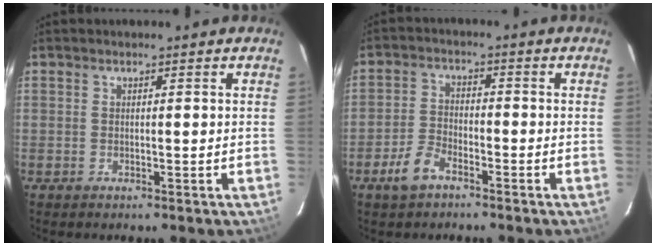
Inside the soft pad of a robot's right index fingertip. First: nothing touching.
{"total": 5.6, "force": [-3.8, 2.5, 3.2], "torque": [-0.082, 0.004, -0.075]}